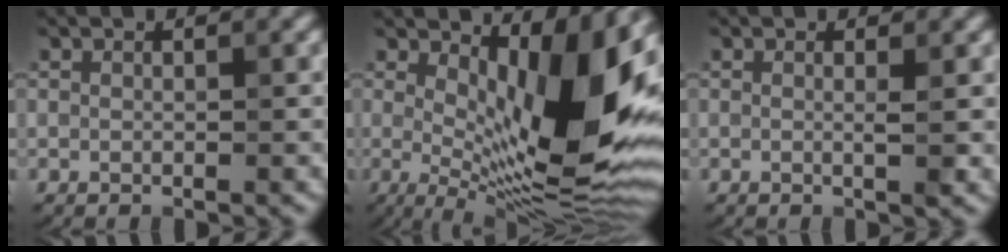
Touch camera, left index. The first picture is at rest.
{"total": 13.0, "force": [2.2, 4.4, 12.1], "torque": [-0.166, -0.014, 0.034]}
{"total": 1.2, "force": [0.1, 0.1, 1.2], "torque": [-0.017, -0.002, -0.003]}